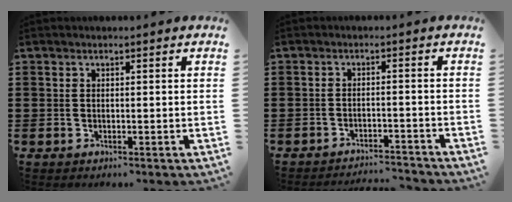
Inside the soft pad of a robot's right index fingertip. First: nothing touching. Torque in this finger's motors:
{"motor_torque": [0.06, -0.01, 0.03, 0.00]}